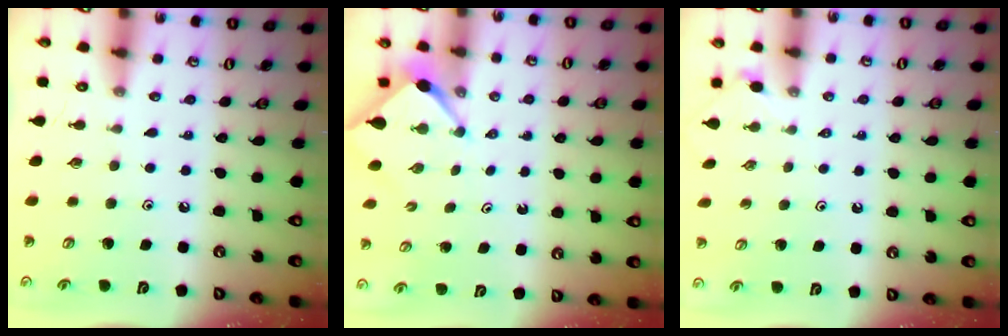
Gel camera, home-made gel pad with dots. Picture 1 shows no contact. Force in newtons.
{"total": 2.6, "press": 2.6, "slide": 0.3}
{"total": 1.4, "press": 1.4, "slide": 0.4}